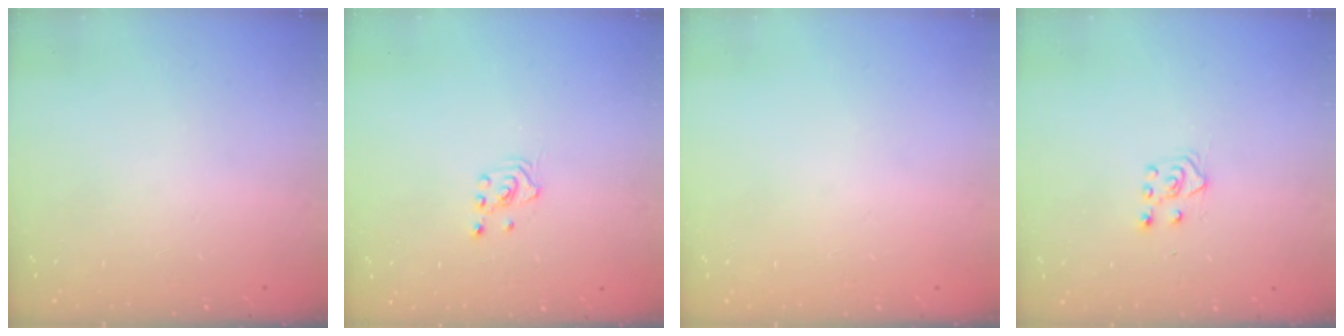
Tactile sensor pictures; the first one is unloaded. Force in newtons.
{"total": 2.0, "press": 2.0, "slide": 0.3}
{"total": 0.0}
{"total": 4.8, "press": 4.7, "slide": 0.7}